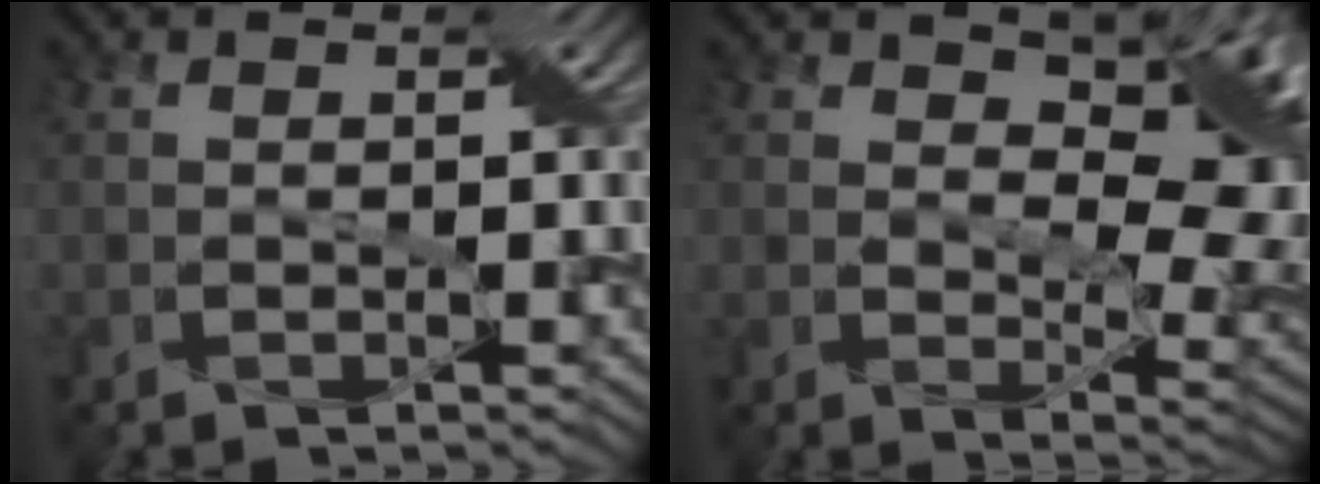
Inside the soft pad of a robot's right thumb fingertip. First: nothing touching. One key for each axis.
{"total": 12.5, "fx": 5.2, "fy": 6.3, "fz": 9.4, "tx": -0.132, "ty": 0.001, "tz": 0.077}